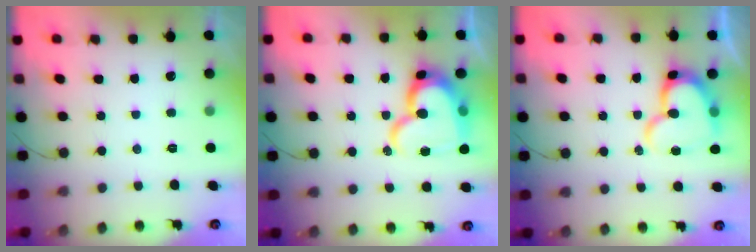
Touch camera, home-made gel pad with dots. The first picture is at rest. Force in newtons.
{"total": 18.1, "press": 18.1, "slide": 1.3}
{"total": 14.4, "press": 14.3, "slide": 1.3}